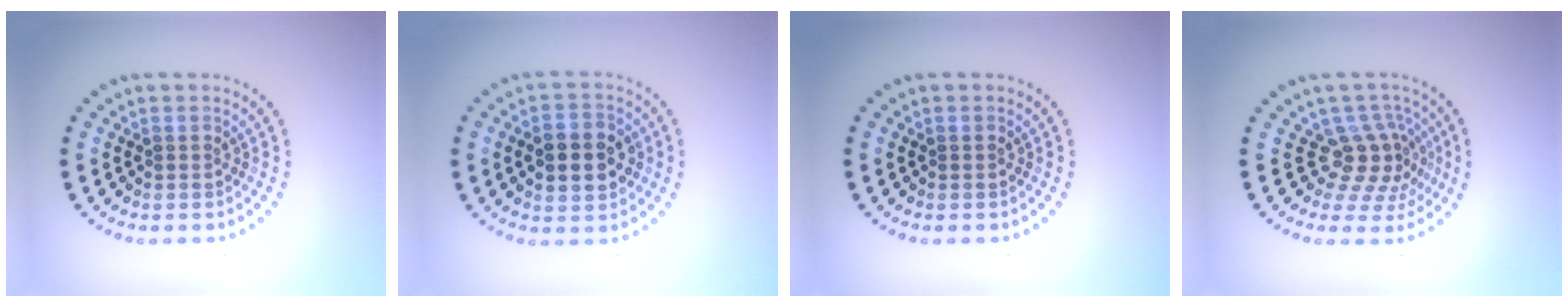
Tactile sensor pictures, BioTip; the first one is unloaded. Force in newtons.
{"total": 4.5, "press": 4.5, "slide": 0.3}
{"total": 0.0}
{"total": 3.8, "press": 2.8, "slide": 2.7}